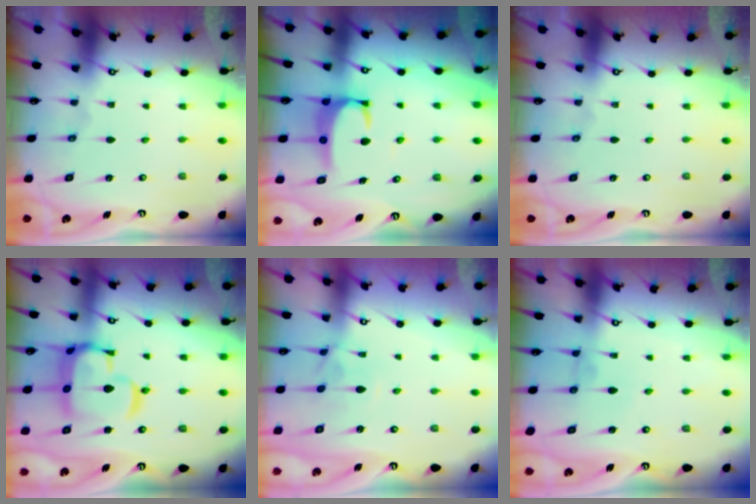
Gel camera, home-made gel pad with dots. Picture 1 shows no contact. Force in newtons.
{"total": 3.5, "press": 3.4, "slide": 0.9}
{"total": 0.0}
{"total": 15.5, "press": 15.4, "slide": 1.6}
{"total": 1.3, "press": 1.0, "slide": 0.8}
{"total": 0.9, "press": 0.8, "slide": 0.3}